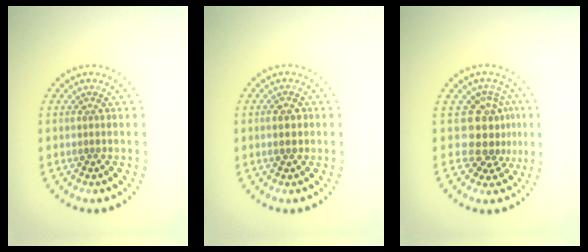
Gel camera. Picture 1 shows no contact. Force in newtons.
{"total": 2.2, "press": 2.2, "slide": 0.1}
{"total": 3.9, "press": 2.8, "slide": 2.6}